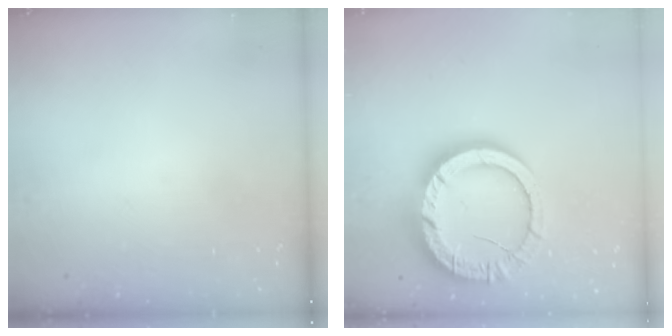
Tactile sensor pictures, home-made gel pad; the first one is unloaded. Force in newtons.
{"total": 16.6, "press": 16.6, "slide": 1.6}